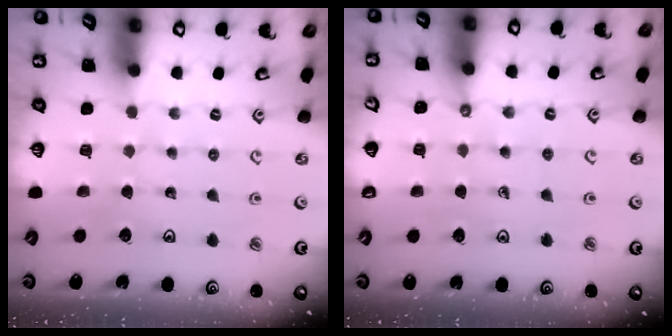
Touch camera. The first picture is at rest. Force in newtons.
{"total": 2.3, "press": 2.3, "slide": 0.5}